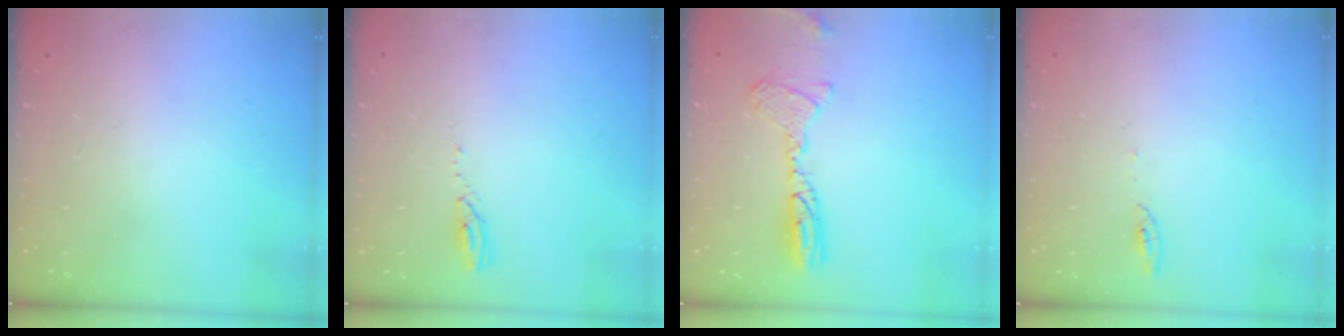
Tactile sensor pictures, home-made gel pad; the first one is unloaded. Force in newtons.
{"total": 3.4, "press": 3.3, "slide": 0.3}
{"total": 13.0, "press": 12.6, "slide": 3.3}
{"total": 3.8, "press": 3.7, "slide": 0.4}